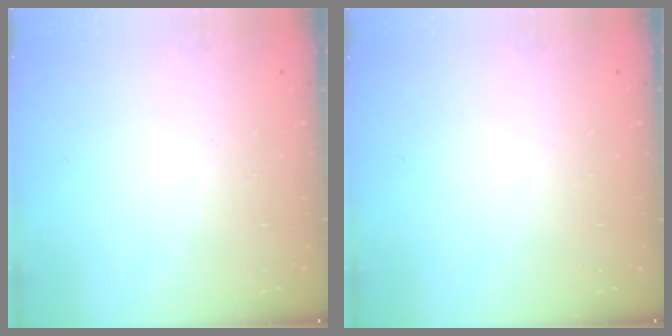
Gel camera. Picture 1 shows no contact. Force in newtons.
{"total": 0.0}